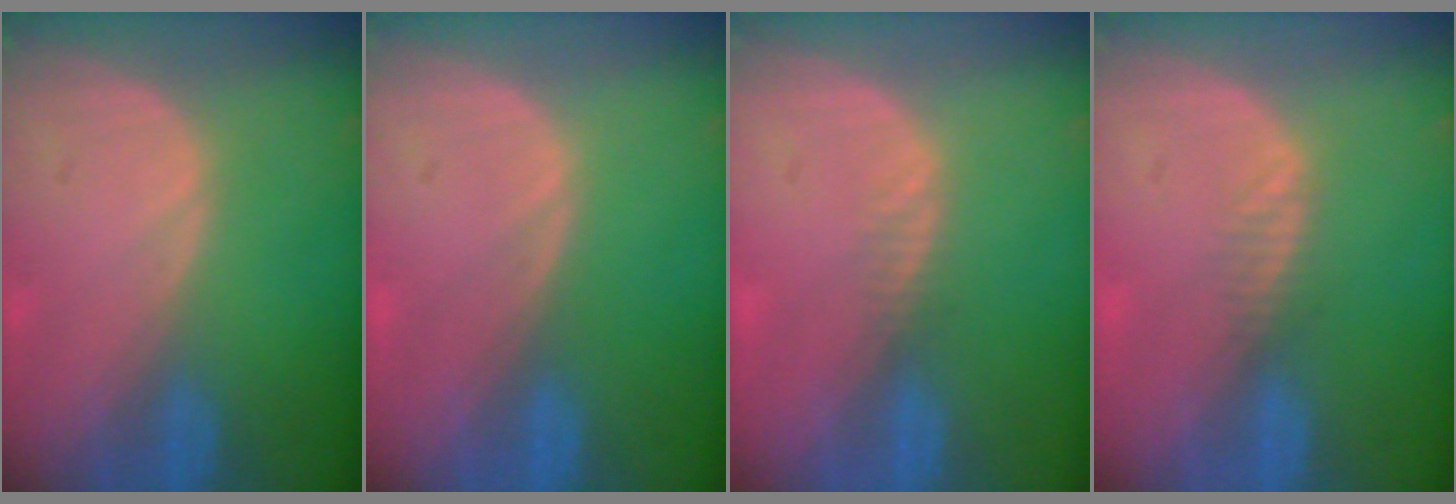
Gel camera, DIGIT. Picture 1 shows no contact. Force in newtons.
{"total": 0.0}
{"total": 1.2, "press": 0.9, "slide": 0.8}
{"total": 1.3, "press": 1.1, "slide": 0.7}